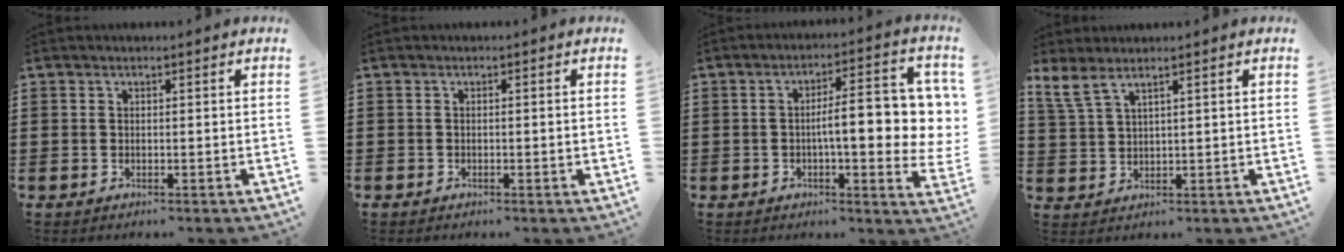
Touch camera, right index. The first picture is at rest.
{"total": 0.8, "force": [-0.3, 0.1, 0.7], "torque": [-0.011, -0.004, -0.005]}
{"total": 10.8, "force": [0.3, 3.0, 10.4], "torque": [-0.150, -0.002, 0.000]}
{"total": 4.0, "force": [2.6, 1.1, 2.7], "torque": [-0.069, 0.000, 0.047]}